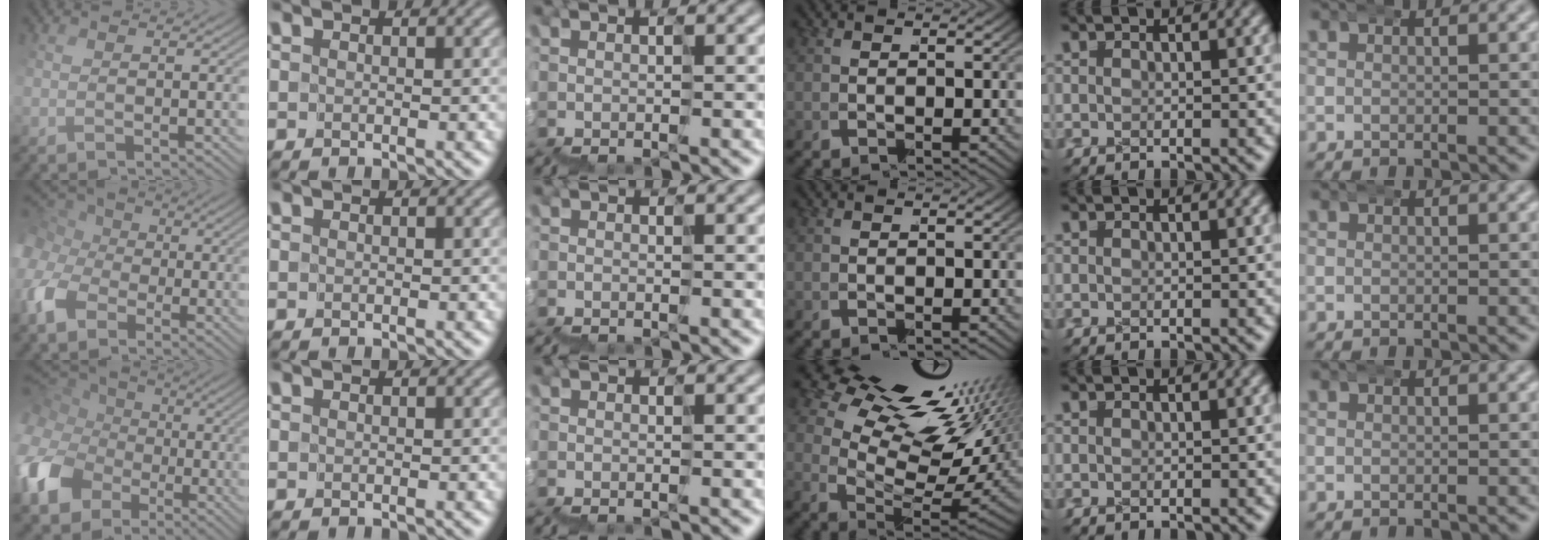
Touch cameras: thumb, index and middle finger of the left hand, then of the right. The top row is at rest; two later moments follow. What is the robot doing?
{"motion": "wrap", "object": "ethernet cable"}